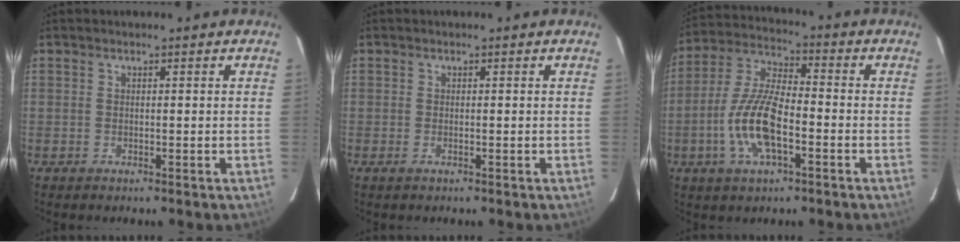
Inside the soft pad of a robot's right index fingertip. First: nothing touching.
{"total": 0.7, "force": [-0.4, 0.2, 0.5], "torque": [-0.012, -0.002, -0.007]}
{"total": 13.0, "force": [-4.1, 4.7, 11.4], "torque": [-0.243, 0.000, -0.082]}